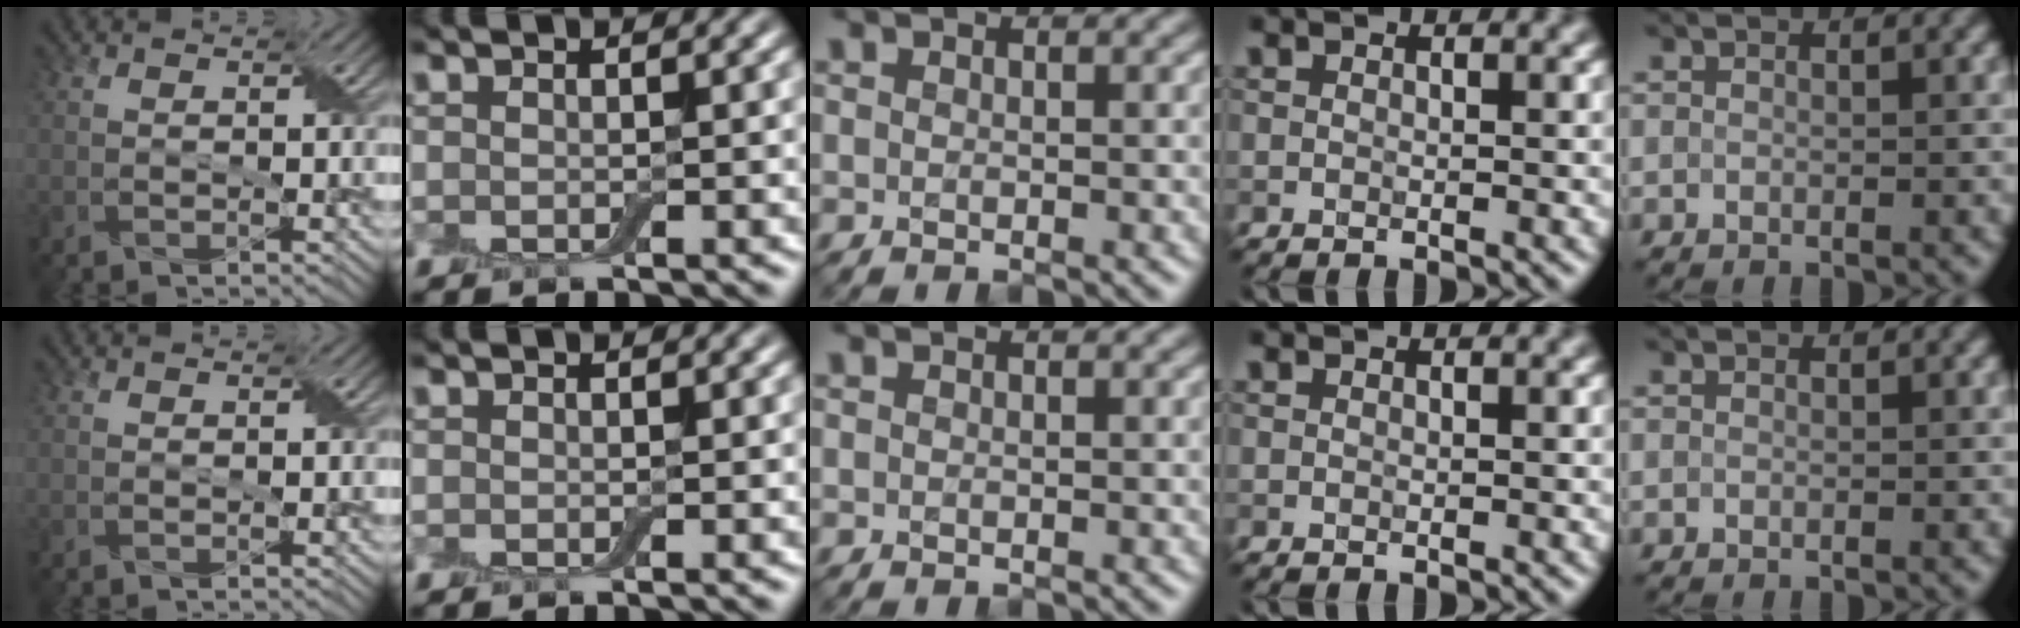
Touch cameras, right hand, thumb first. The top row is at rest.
{}